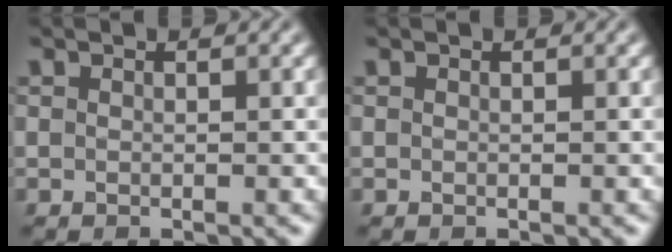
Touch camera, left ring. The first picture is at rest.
{"total": 0.0}